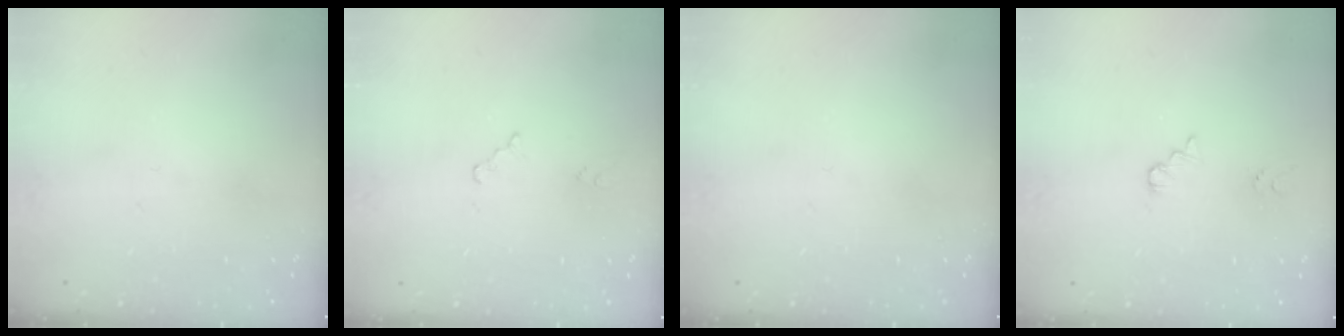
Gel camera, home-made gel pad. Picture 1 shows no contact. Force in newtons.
{"total": 0.0}
{"total": 0.0}
{"total": 1.4, "press": 1.4, "slide": 0.2}